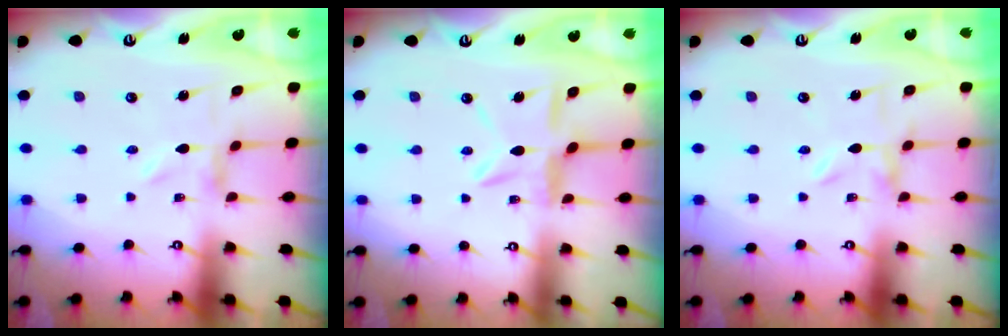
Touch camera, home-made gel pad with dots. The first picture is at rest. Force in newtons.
{"total": 9.1, "press": 9.0, "slide": 0.7}
{"total": 0.0}